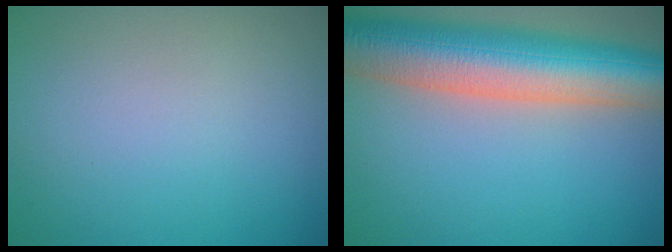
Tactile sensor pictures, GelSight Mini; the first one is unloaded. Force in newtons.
{"total": 10.9, "press": 10.9, "slide": 0.7}